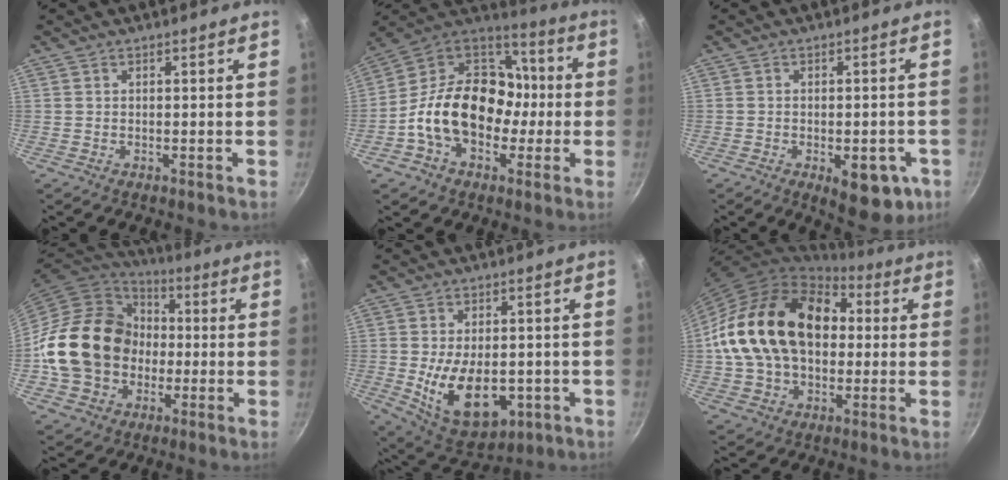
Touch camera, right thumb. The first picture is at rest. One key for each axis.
{"total": 22.6, "fx": -3.2, "fy": 16.4, "fz": 15.2, "tx": -0.222, "ty": 0.066, "tz": -0.060}
{"total": 10.5, "fx": -3.8, "fy": 5.1, "fz": 8.4, "tx": -0.066, "ty": 0.011, "tz": -0.041}
{"total": 21.1, "fx": -1.3, "fy": 17.4, "fz": 11.9, "tx": -0.190, "ty": 0.042, "tz": -0.016}
{"total": 15.7, "fx": -3.2, "fy": 9.5, "fz": 12.1, "tx": -0.171, "ty": -0.007, "tz": -0.031}
{"total": 23.4, "fx": 2.4, "fy": 16.6, "fz": 16.4, "tx": -0.271, "ty": 0.044, "tz": 0.041}